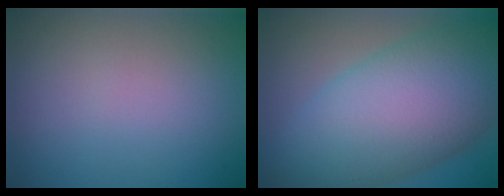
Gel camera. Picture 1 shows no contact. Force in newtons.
{"total": 11.8, "press": 11.8, "slide": 0.6}